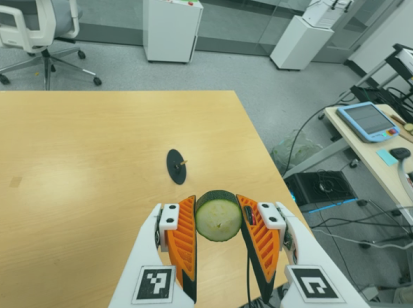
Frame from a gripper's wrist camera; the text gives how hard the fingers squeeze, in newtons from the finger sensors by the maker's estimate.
{"total": 8.5, "left": 8.0, "right": 9.0}